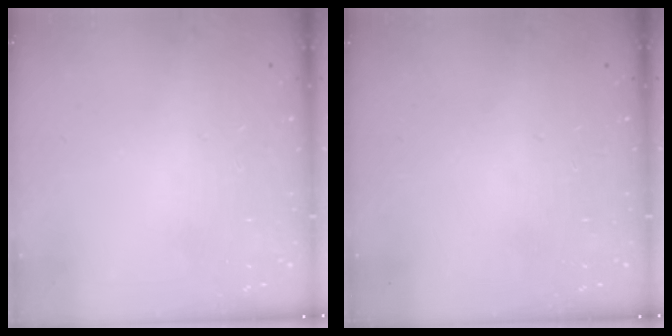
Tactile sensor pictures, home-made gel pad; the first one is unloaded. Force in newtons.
{"total": 0.0}